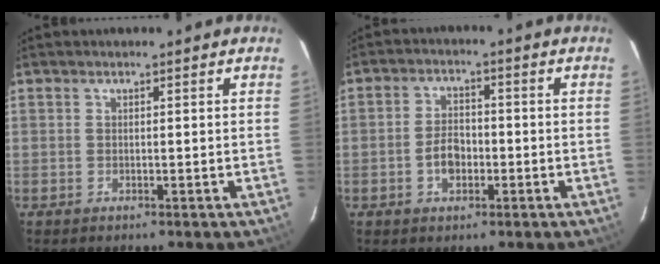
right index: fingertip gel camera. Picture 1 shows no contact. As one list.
[{"total": 5.0, "force": [-1.6, 3.3, 3.4], "torque": [-0.068, 0.009, -0.024]}]